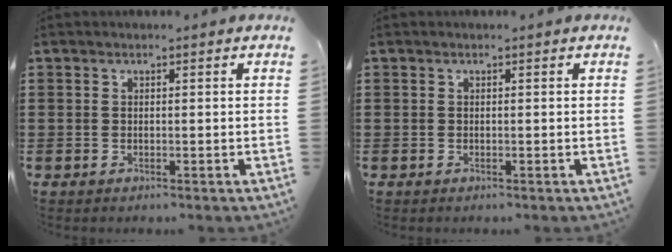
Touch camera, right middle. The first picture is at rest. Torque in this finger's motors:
{"motor_torque": [-0.15, 0.22, -0.04, -0.01]}